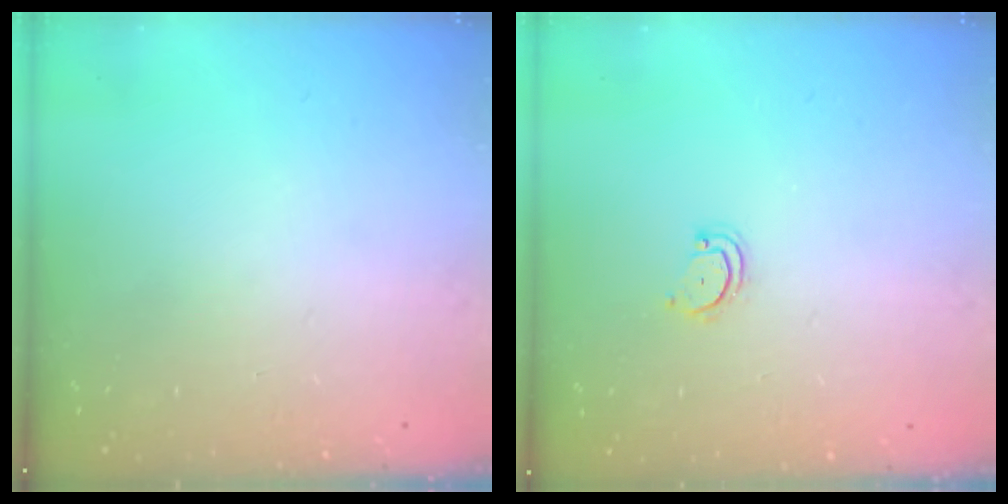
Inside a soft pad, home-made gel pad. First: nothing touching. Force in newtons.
{"total": 2.8, "press": 2.8, "slide": 0.3}